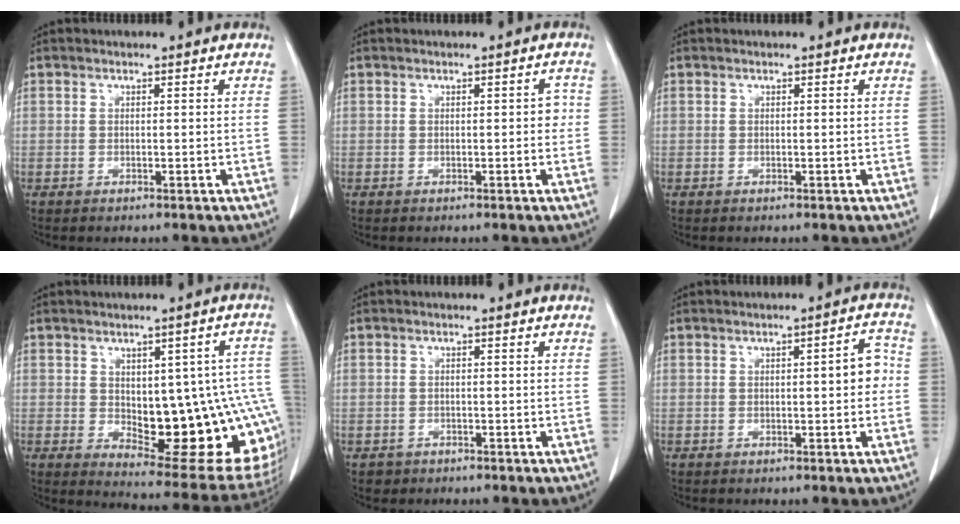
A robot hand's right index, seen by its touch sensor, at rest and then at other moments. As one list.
[{"total": 1.6, "force": [-0.1, 0.9, 1.3], "torque": [-0.008, 0.010, -0.002]}, {"total": 0.0}, {"total": 19.8, "force": [-2.0, 6.9, 18.5], "torque": [-0.162, 0.016, 0.005]}, {"total": 1.5, "force": [-0.9, 1.2, -0.1], "torque": [-0.005, 0.005, -0.015]}, {"total": 3.9, "force": [-0.1, 1.1, 3.7], "torque": [-0.041, 0.013, -0.005]}]